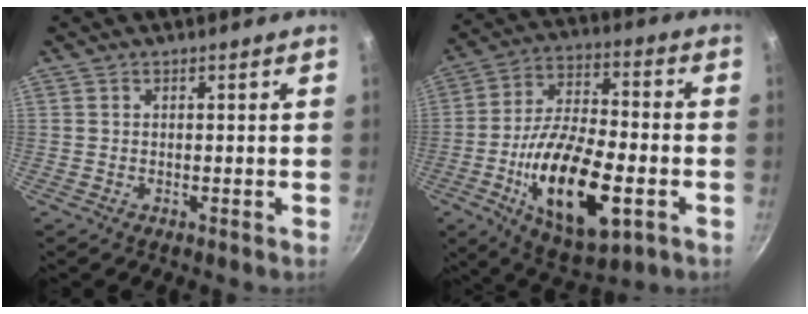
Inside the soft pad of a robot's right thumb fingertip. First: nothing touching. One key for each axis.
{"total": 21.5, "fx": -6.3, "fy": 9.5, "fz": 18.2, "tx": -0.308, "ty": 0.022, "tz": -0.104}